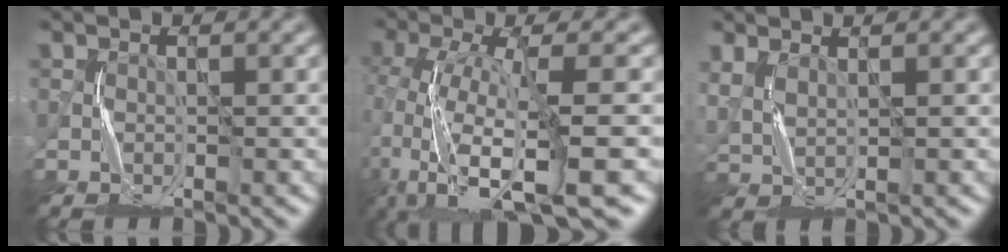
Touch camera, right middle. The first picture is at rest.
{"total": 11.2, "force": [-4.0, 2.7, 10.1], "torque": [-0.182, -0.013, -0.067]}
{"total": 2.0, "force": [1.1, 0.6, 1.5], "torque": [-0.039, 0.003, 0.026]}